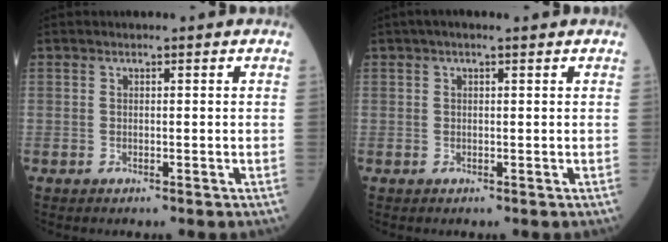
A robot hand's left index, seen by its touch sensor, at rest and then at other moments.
{"total": 2.8, "force": [1.9, 0.4, 2.0], "torque": [-0.036, 0.025, 0.030]}